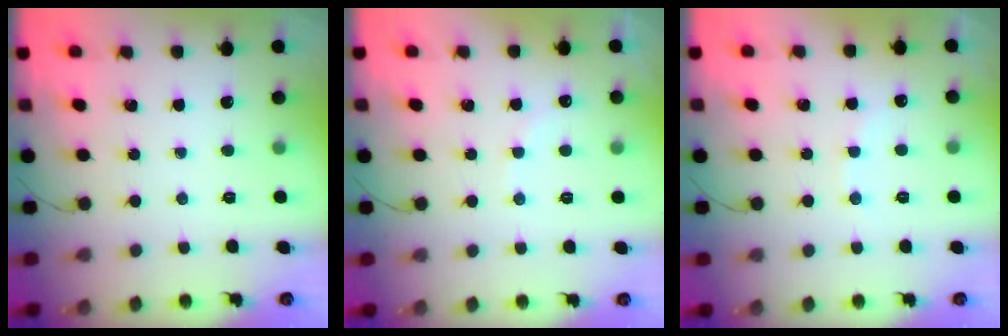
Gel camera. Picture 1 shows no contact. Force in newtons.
{"total": 5.6, "press": 5.6, "slide": 0.8}
{"total": 6.6, "press": 6.5, "slide": 1.3}